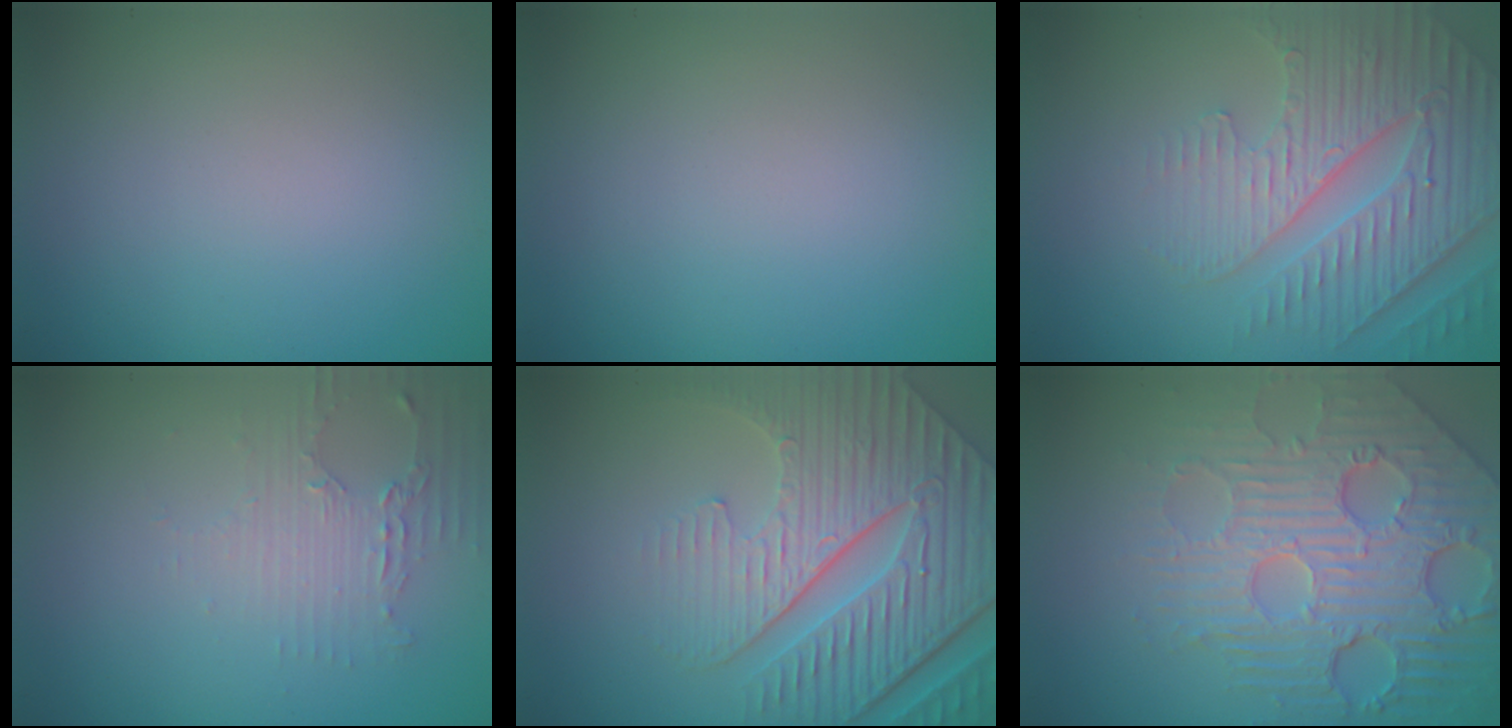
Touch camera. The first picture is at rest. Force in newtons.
{"total": 0.0}
{"total": 5.5, "press": 4.8, "slide": 2.7}
{"total": 2.1, "press": 2.0, "slide": 0.4}
{"total": 8.2, "press": 6.3, "slide": 5.2}
{"total": 7.5, "press": 5.6, "slide": 5.0}